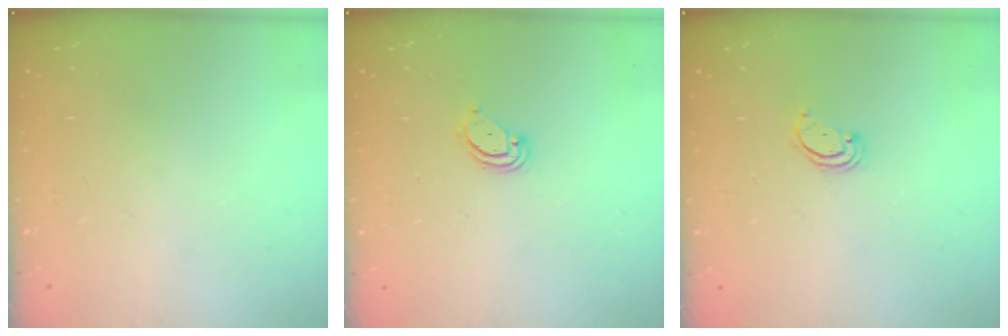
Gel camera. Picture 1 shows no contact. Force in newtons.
{"total": 3.0, "press": 3.0, "slide": 0.2}
{"total": 2.2, "press": 2.2, "slide": 0.2}